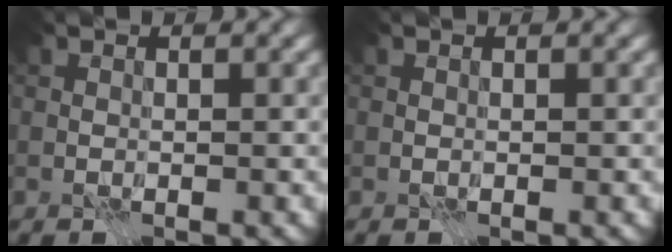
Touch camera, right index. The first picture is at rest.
{"total": 0.0}